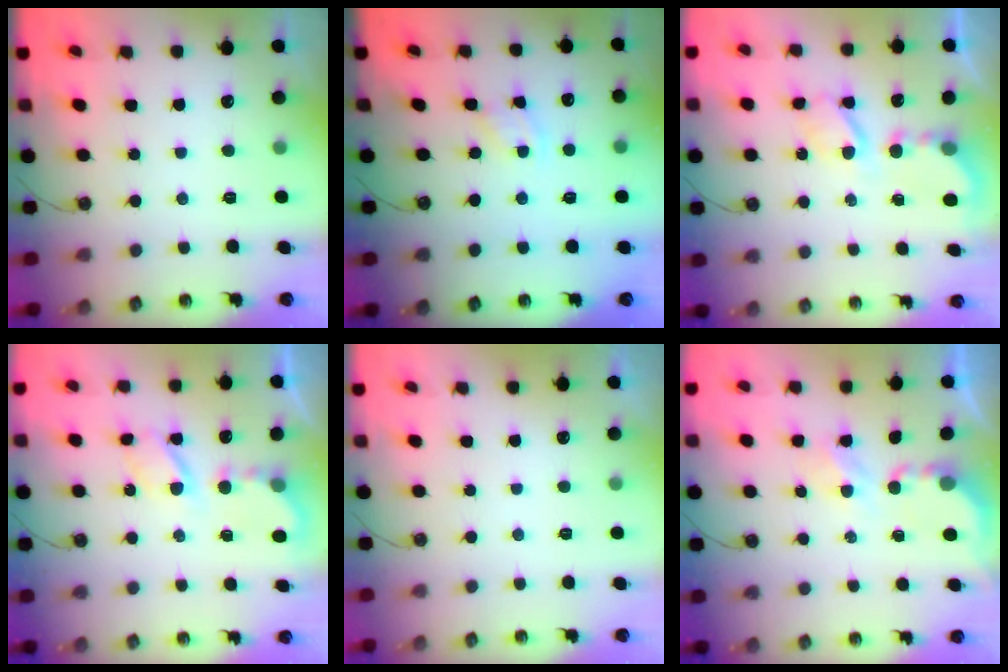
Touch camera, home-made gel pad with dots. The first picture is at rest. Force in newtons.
{"total": 1.9, "press": 1.8, "slide": 0.3}
{"total": 5.7, "press": 5.7, "slide": 0.4}
{"total": 5.9, "press": 5.9, "slide": 0.3}
{"total": 0.0}
{"total": 3.6, "press": 3.6, "slide": 0.3}